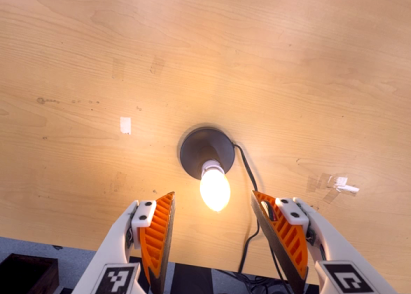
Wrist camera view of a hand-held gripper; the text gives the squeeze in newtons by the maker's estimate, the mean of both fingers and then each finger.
{"total": 0.0}